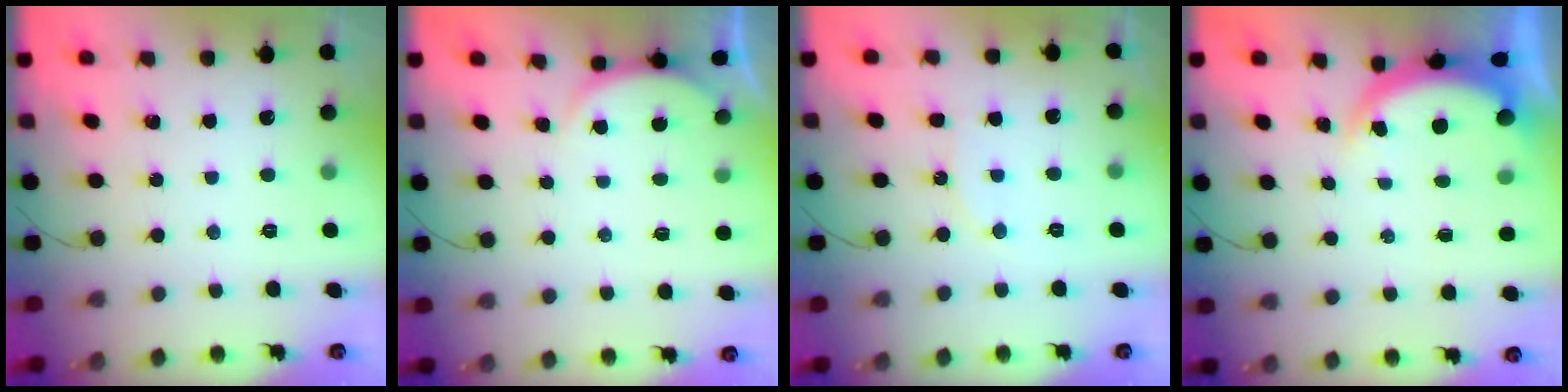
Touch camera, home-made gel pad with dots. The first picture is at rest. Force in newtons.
{"total": 2.2, "press": 2.1, "slide": 0.5}
{"total": 6.5, "press": 6.5, "slide": 0.4}
{"total": 4.7, "press": 4.7, "slide": 0.5}